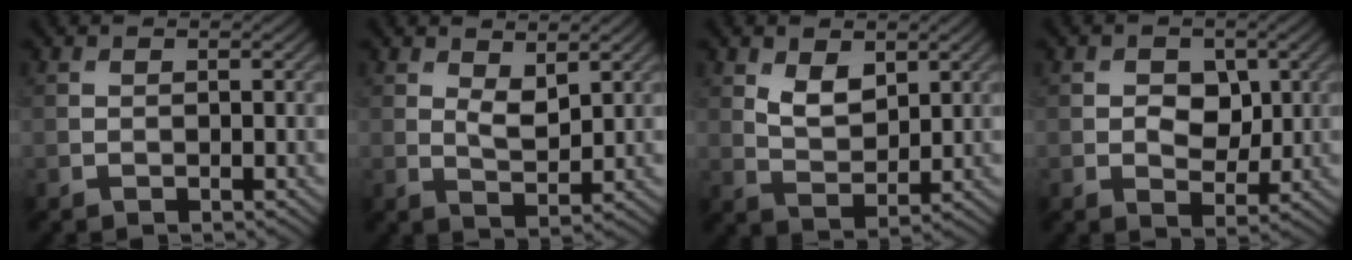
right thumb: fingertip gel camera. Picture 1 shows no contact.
{"total": 3.3, "force": [1.8, 1.4, 2.4], "torque": [-0.052, -0.008, 0.037]}
{"total": 4.5, "force": [2.2, 2.5, 3.0], "torque": [-0.065, -0.008, 0.045]}
{"total": 4.3, "force": [0.6, 3.1, 2.8], "torque": [-0.044, -0.006, -0.001]}